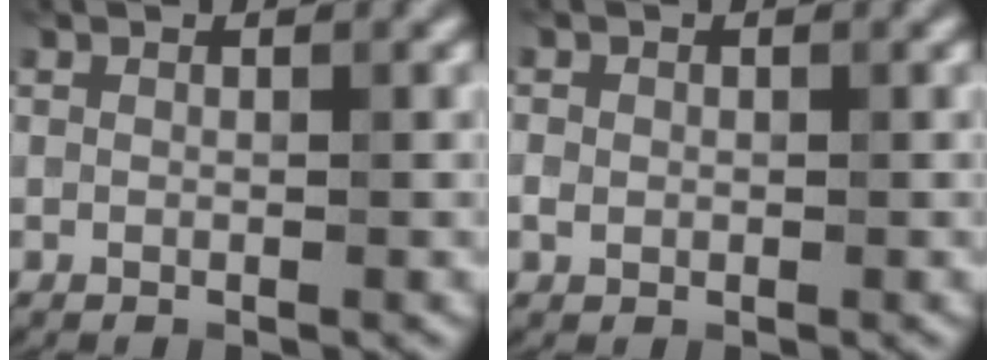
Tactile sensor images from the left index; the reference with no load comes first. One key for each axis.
{"total": 1.1, "fx": -0.1, "fy": 1.0, "fz": 0.4, "tx": -0.006, "ty": -0.002, "tz": -0.004}